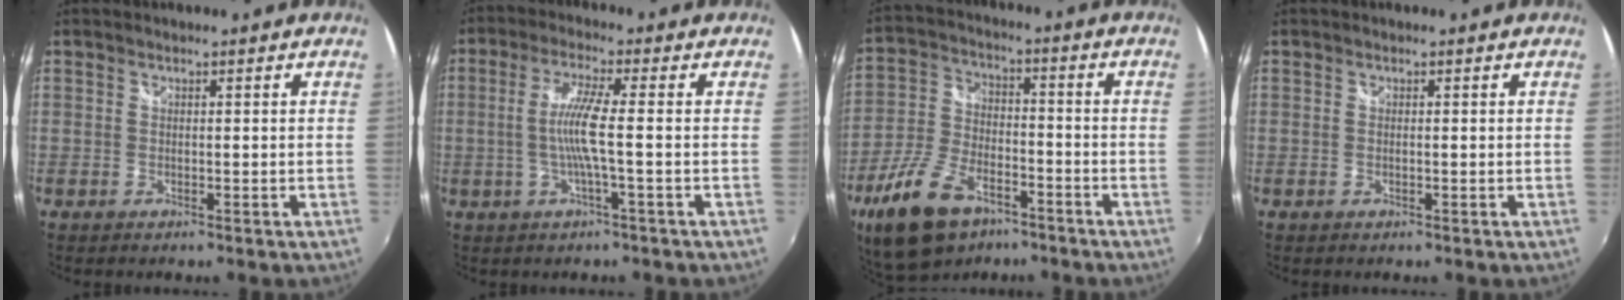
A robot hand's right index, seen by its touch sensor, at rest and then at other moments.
{"total": 6.5, "force": [-1.0, -0.5, 6.4], "torque": [-0.136, -0.003, -0.017]}
{"total": 15.6, "force": [-9.6, 8.0, 9.3], "torque": [-0.207, -0.014, -0.176]}
{"total": 0.0}